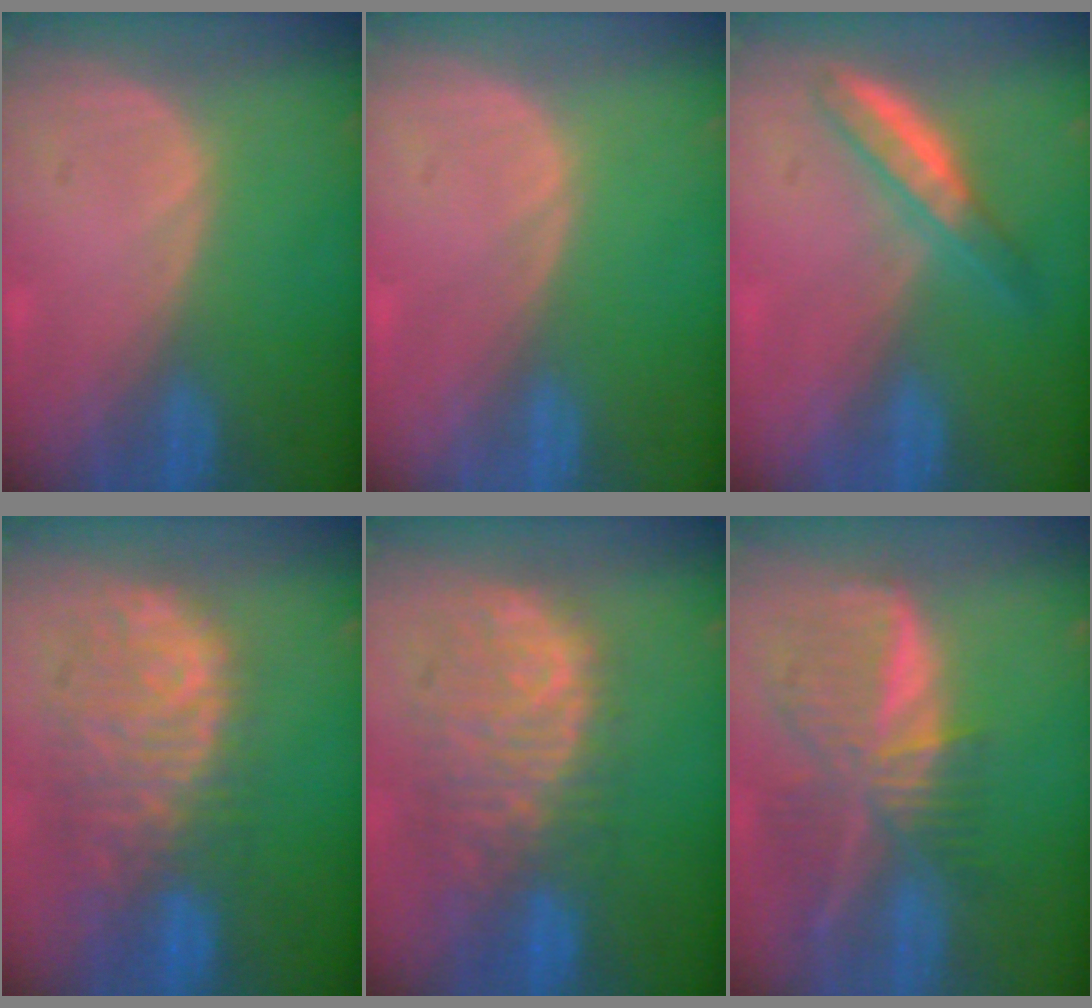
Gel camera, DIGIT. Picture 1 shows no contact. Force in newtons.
{"total": 0.0}
{"total": 4.7, "press": 4.4, "slide": 1.4}
{"total": 11.1, "press": 9.6, "slide": 5.6}
{"total": 11.3, "press": 9.7, "slide": 5.7}
{"total": 9.5, "press": 8.3, "slide": 4.6}